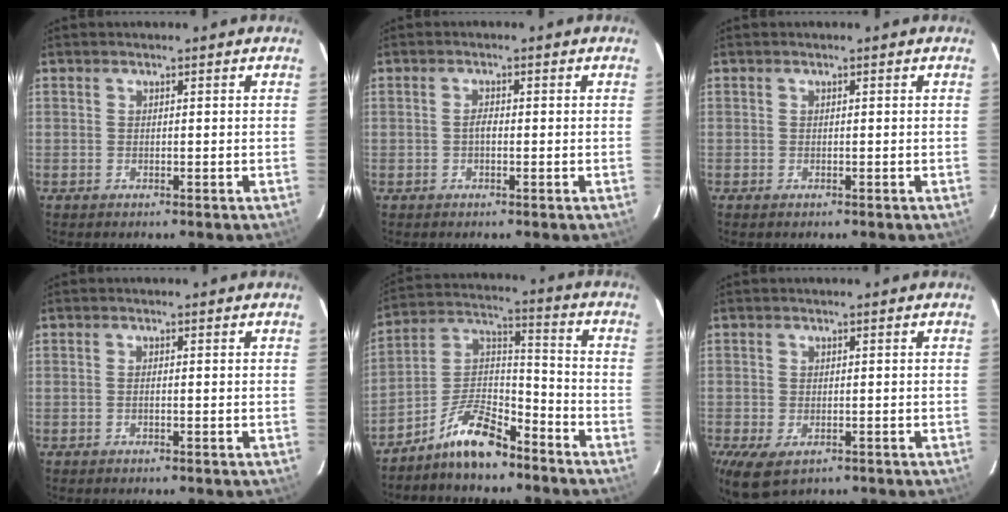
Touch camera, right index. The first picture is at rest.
{"total": 1.2, "force": [-0.3, 0.6, 1.0], "torque": [-0.019, 0.005, -0.007]}
{"total": 0.0}
{"total": 0.7, "force": [-0.2, 0.1, 0.6], "torque": [-0.014, 0.002, -0.005]}
{"total": 11.6, "force": [-8.6, 3.9, 6.7], "torque": [-0.138, 0.037, -0.161]}
{"total": 6.7, "force": [-3.3, 3.9, 4.3], "torque": [-0.090, -0.027, -0.052]}